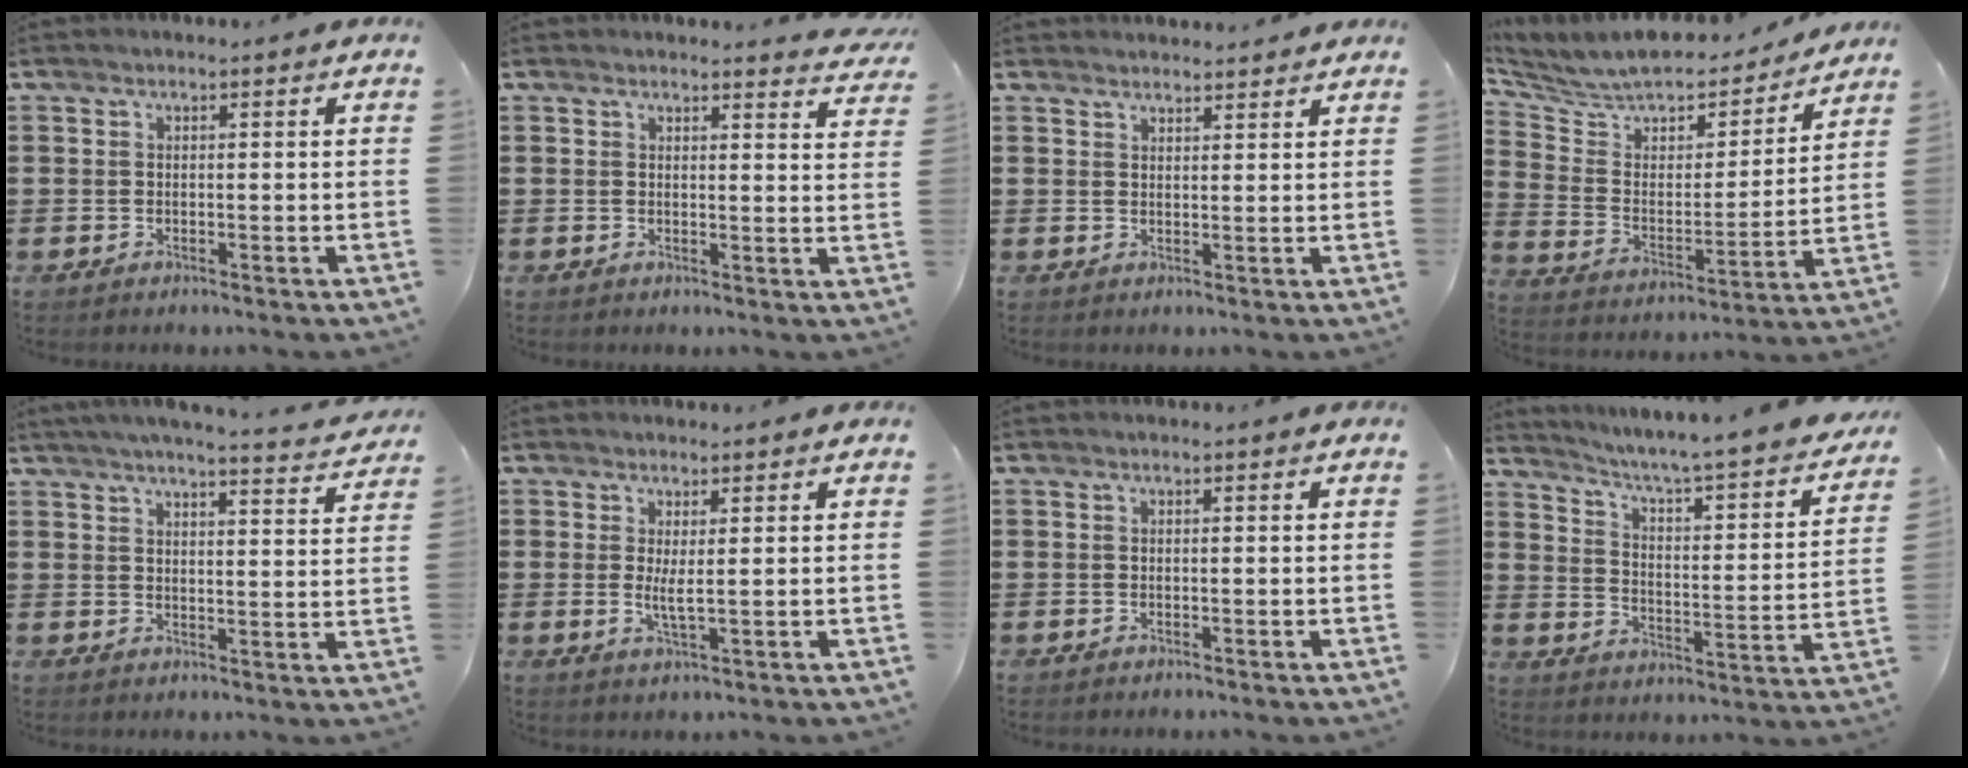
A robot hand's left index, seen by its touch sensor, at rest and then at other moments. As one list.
[{"total": 2.3, "force": [2.3, 0.0, 0.3], "torque": [-0.006, -0.012, 0.042]}, {"total": 2.2, "force": [2.1, 0.3, -0.6], "torque": [0.004, -0.003, 0.042]}, {"total": 7.3, "force": [6.9, 2.2, 1.1], "torque": [-0.068, -0.054, 0.117]}, {"total": 4.3, "force": [4.0, -0.3, 1.4], "torque": [-0.044, -0.024, 0.068]}, {"total": 2.6, "force": [0.6, 0.1, 2.5], "torque": [-0.051, -0.007, 0.011]}, {"total": 0.0}, {"total": 3.8, "force": [3.1, -0.4, 2.0], "torque": [-0.059, -0.041, 0.037]}]